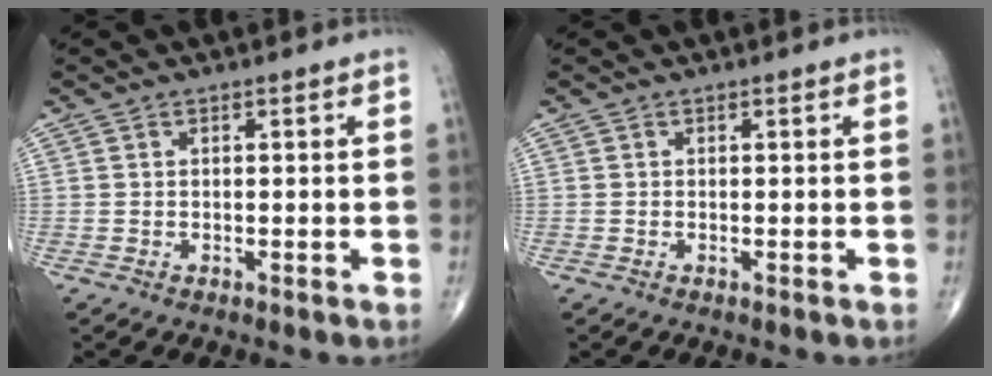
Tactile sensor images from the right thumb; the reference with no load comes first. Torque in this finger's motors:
{"motor_torque": [0.87, -0.06, 0.01, -0.01, 0.08]}